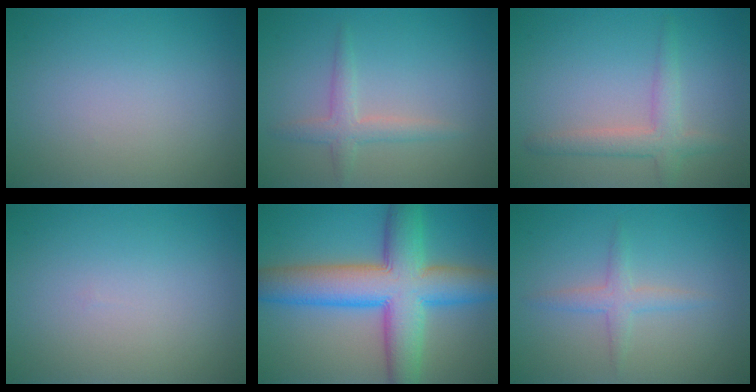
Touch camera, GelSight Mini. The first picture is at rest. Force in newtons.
{"total": 2.1, "press": 2.1, "slide": 0.0}
{"total": 2.9, "press": 2.8, "slide": 0.1}
{"total": 0.0}
{"total": 10.6, "press": 10.6, "slide": 0.4}
{"total": 1.8, "press": 1.8, "slide": 0.1}